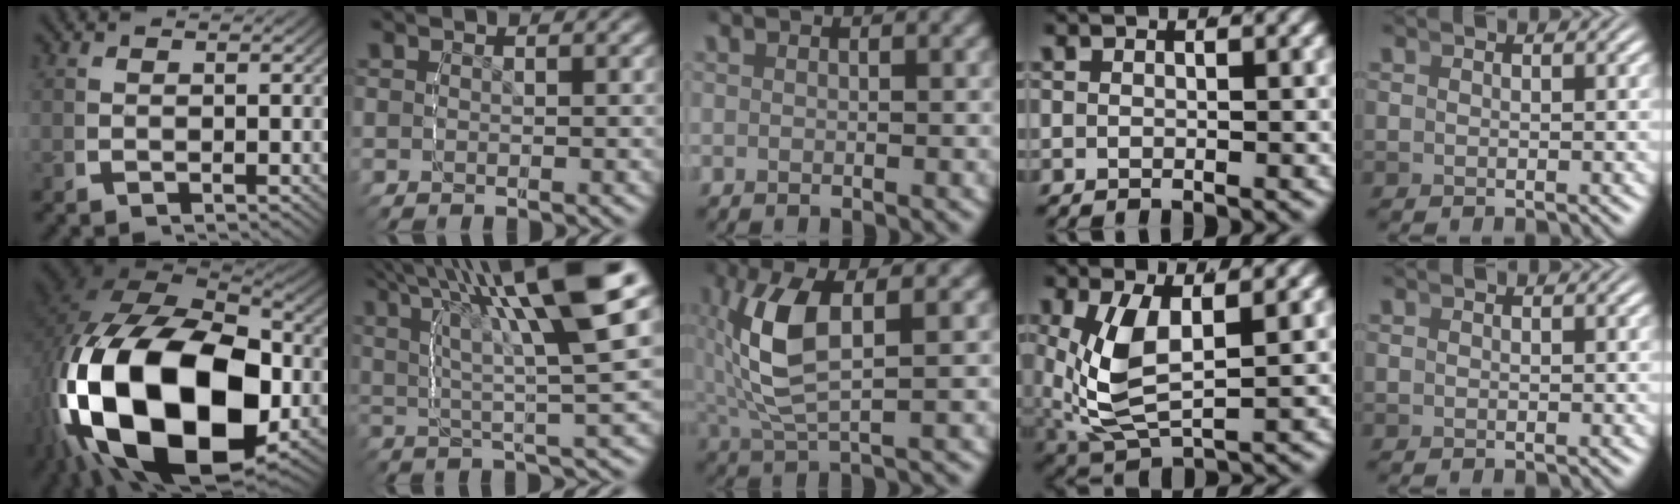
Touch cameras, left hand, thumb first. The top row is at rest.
{"thumb": {"total": 31.2, "force": [-3.7, 19.3, 24.3], "torque": [-0.517, -0.114, -0.002]}, "index": {"total": 9.8, "force": [4.1, 2.6, 8.5], "torque": [-0.129, 0.011, 0.061]}, "middle": {"total": 6.3, "force": [0.8, 2.3, 5.8], "torque": [-0.128, 0.006, 0.017]}, "ring": {"total": 6.0, "force": [0.4, 3.4, 5.0], "torque": [-0.128, -0.029, 0.029]}}